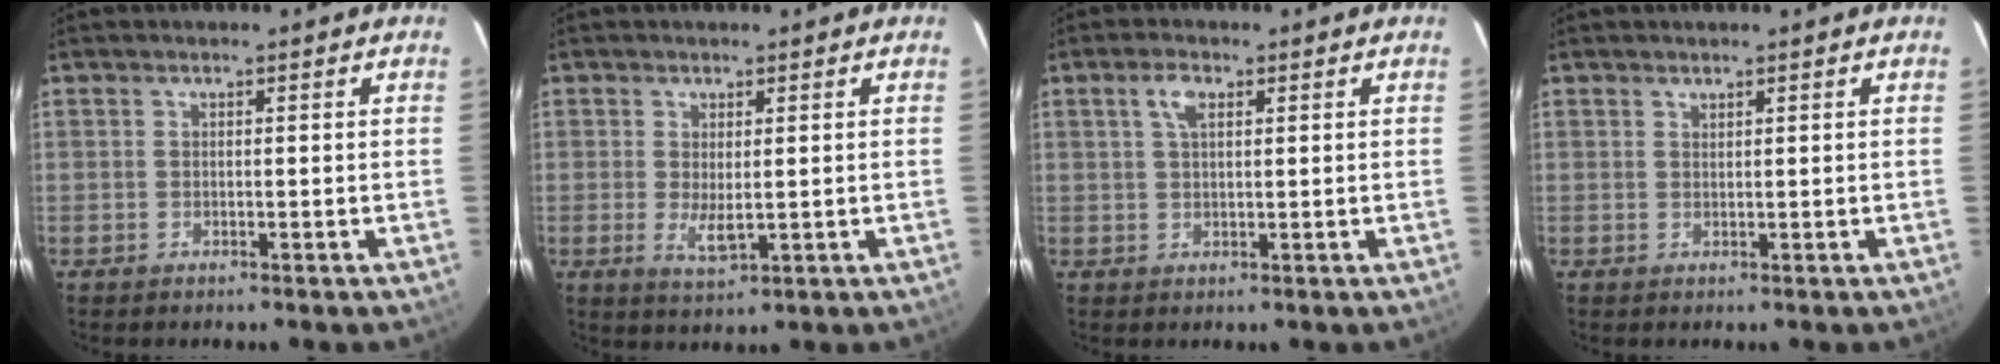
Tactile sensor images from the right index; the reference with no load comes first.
{"total": 3.7, "force": [-0.2, 1.4, 3.5], "torque": [-0.061, -0.011, 0.001]}
{"total": 3.2, "force": [1.3, 1.5, 2.5], "torque": [-0.049, 0.008, 0.025]}
{"total": 0.6, "force": [0.6, 0.1, 0.1], "torque": [-0.002, 0.001, 0.012]}